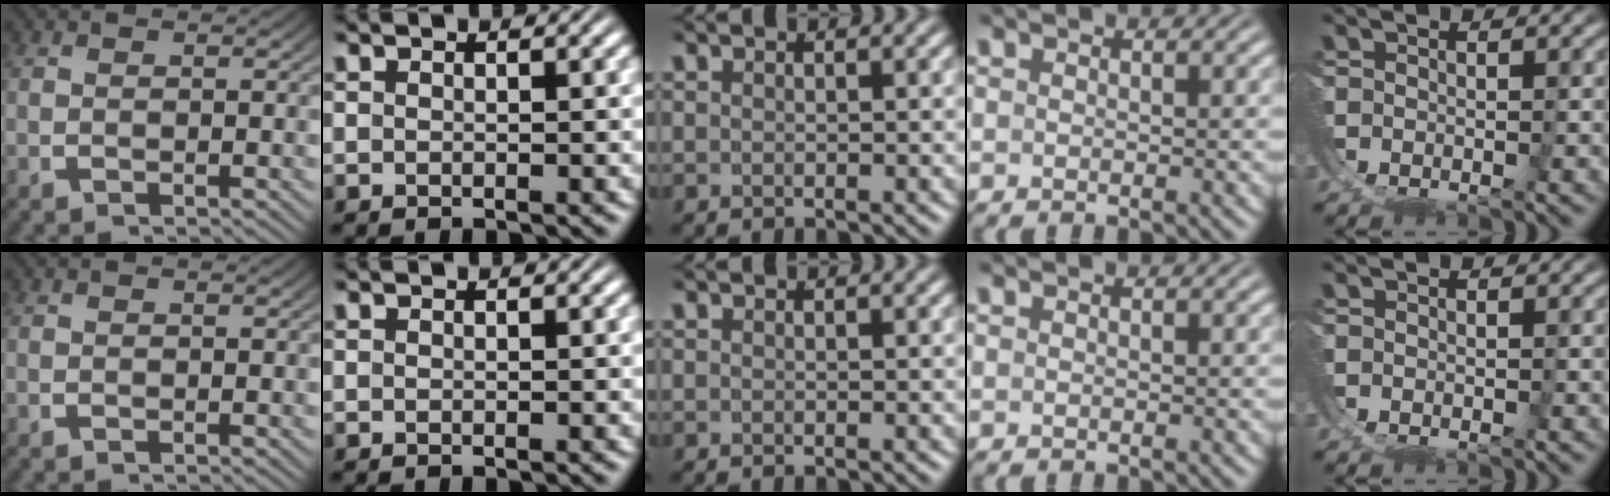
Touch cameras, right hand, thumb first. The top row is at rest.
{}